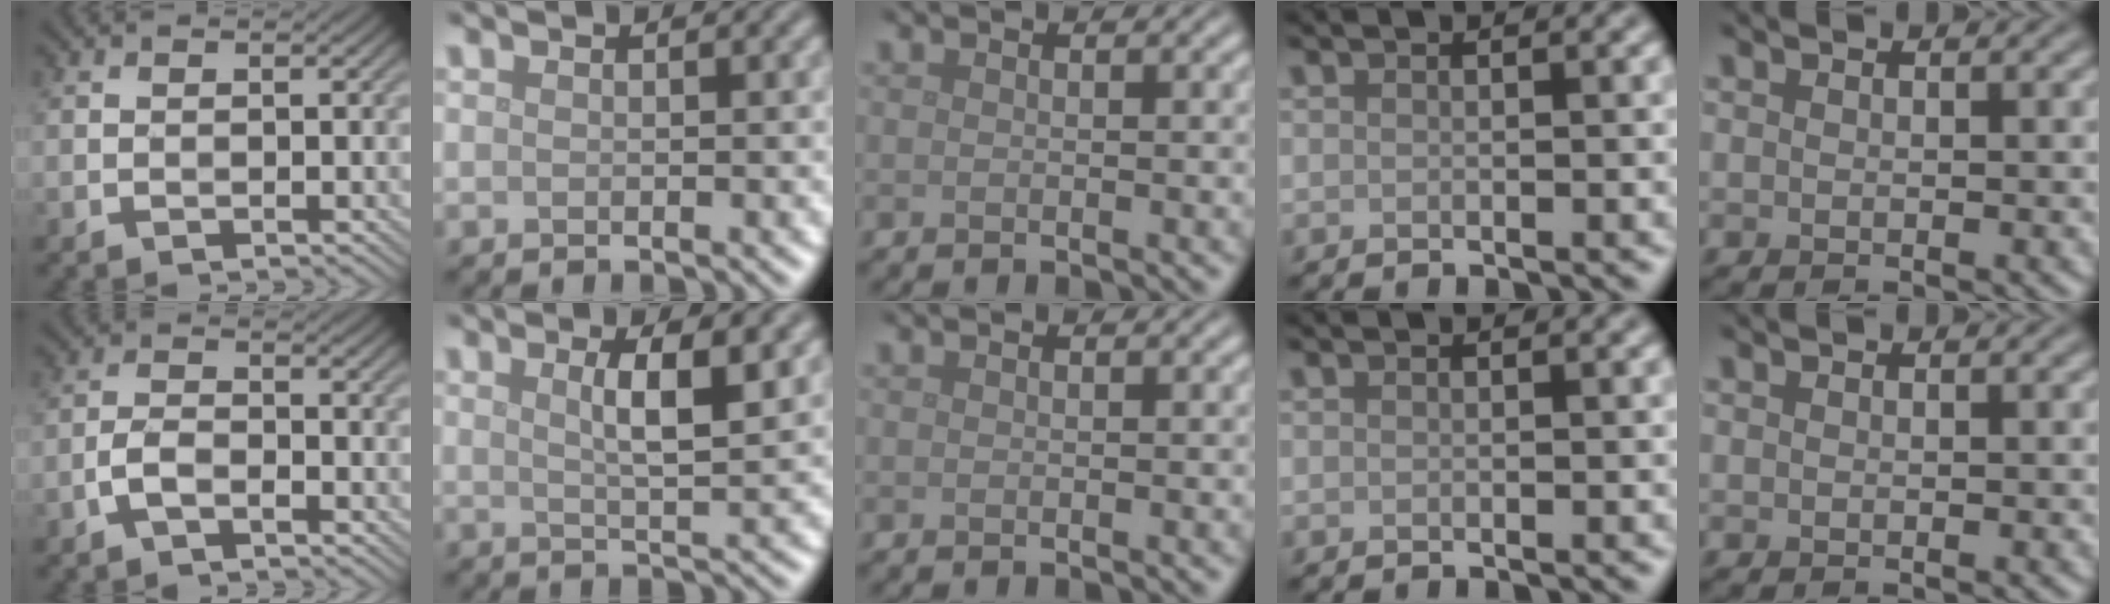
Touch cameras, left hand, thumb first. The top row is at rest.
{"thumb": {"total": 3.1, "force": [-1.8, 1.4, 2.1], "torque": [-0.045, 0.005, -0.043]}, "index": {"total": 4.2, "force": [1.4, 1.0, 3.8], "torque": [-0.054, 0.001, 0.022]}}